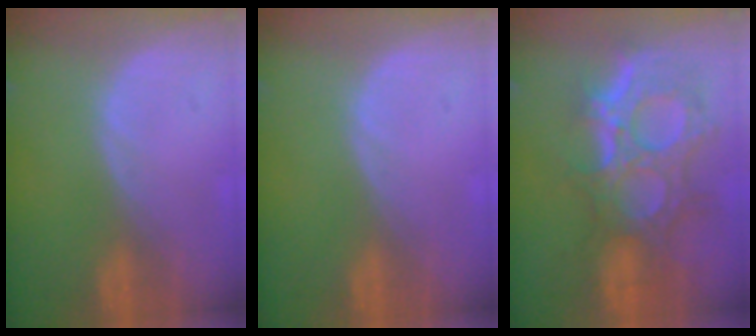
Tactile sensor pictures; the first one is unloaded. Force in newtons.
{"total": 0.0}
{"total": 12.1, "press": 10.8, "slide": 5.4}